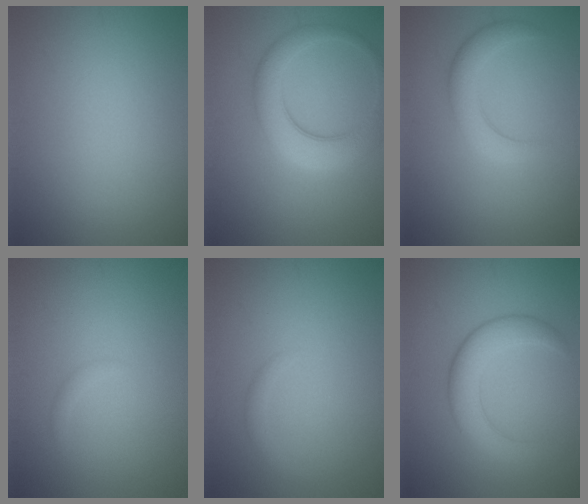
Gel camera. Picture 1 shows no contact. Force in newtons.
{"total": 5.0, "press": 5.0, "slide": 0.1}
{"total": 3.0, "press": 2.9, "slide": 0.2}
{"total": 0.6, "press": 0.6, "slide": 0.1}
{"total": 1.0, "press": 1.0, "slide": 0.1}
{"total": 4.4, "press": 4.4, "slide": 0.3}